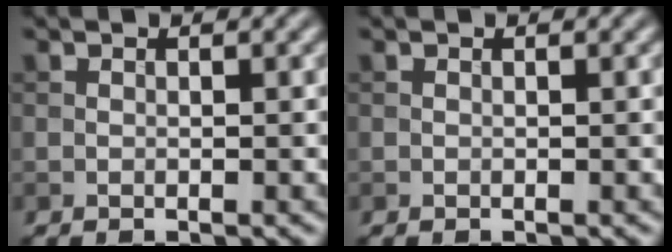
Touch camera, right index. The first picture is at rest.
{"total": 0.0}